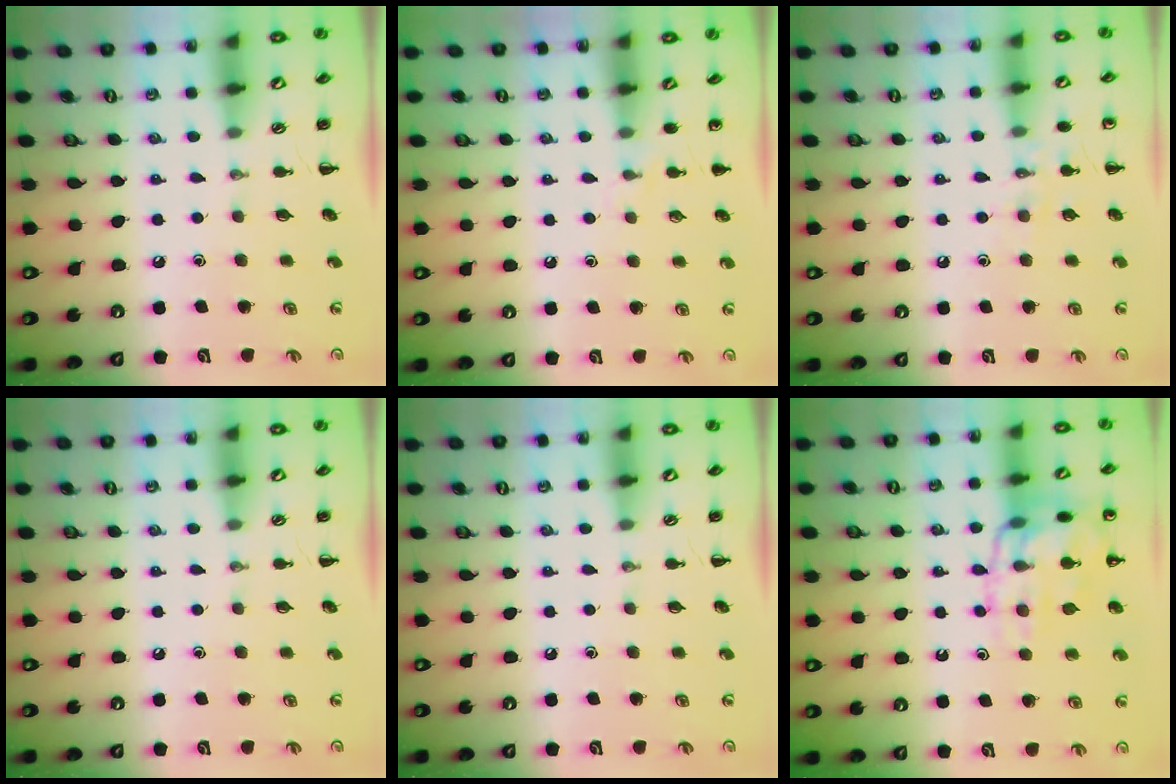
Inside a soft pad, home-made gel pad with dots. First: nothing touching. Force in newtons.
{"total": 3.9, "press": 3.7, "slide": 1.3}
{"total": 7.1, "press": 6.9, "slide": 1.7}
{"total": 0.0}
{"total": 0.0}
{"total": 15.2, "press": 15.1, "slide": 1.6}